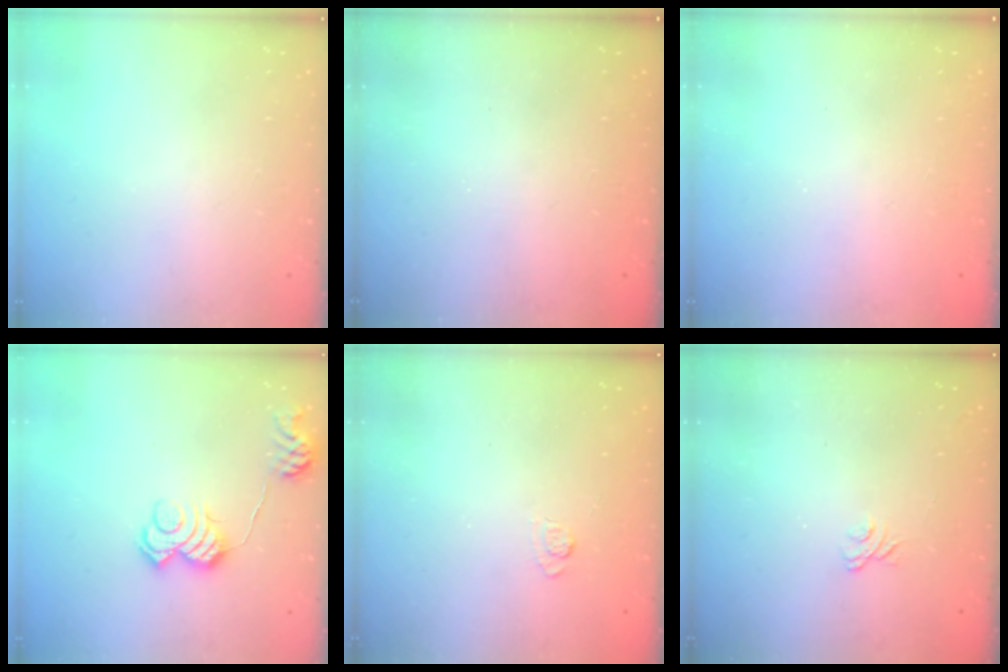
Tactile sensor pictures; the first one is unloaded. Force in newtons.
{"total": 2.5, "press": 2.4, "slide": 0.8}
{"total": 2.3, "press": 2.2, "slide": 0.7}
{"total": 11.1, "press": 11.0, "slide": 0.7}
{"total": 2.2, "press": 1.8, "slide": 1.3}
{"total": 1.9, "press": 1.5, "slide": 1.1}